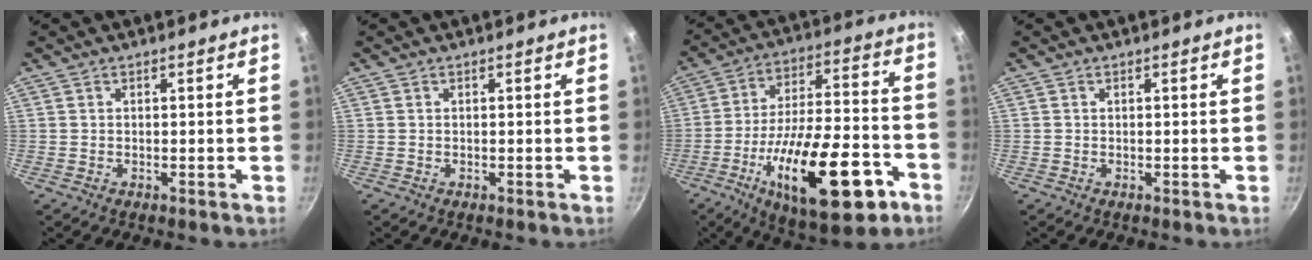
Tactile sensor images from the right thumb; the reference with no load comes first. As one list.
[{"total": 0.0}, {"total": 25.6, "force": [-11.1, 9.7, 20.9], "torque": [-0.301, 0.046, -0.163]}, {"total": 0.0}]